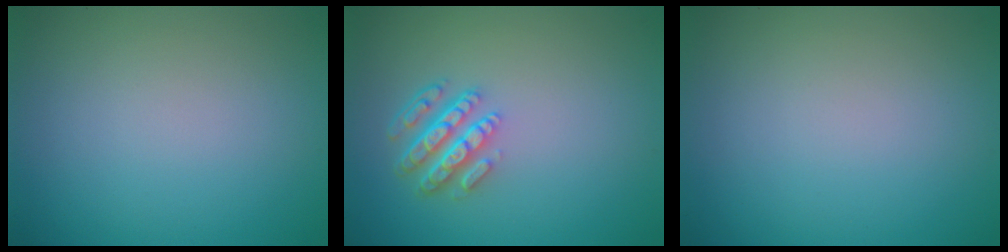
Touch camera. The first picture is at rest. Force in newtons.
{"total": 4.4, "press": 3.2, "slide": 3.0}
{"total": 0.0}